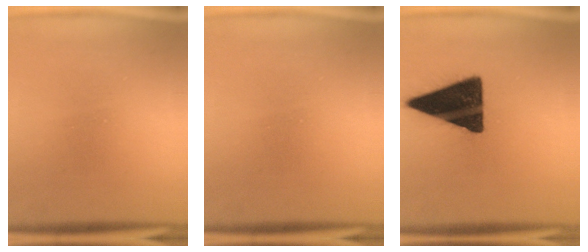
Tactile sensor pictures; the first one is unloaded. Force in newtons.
{"total": 0.0}
{"total": 17.3}